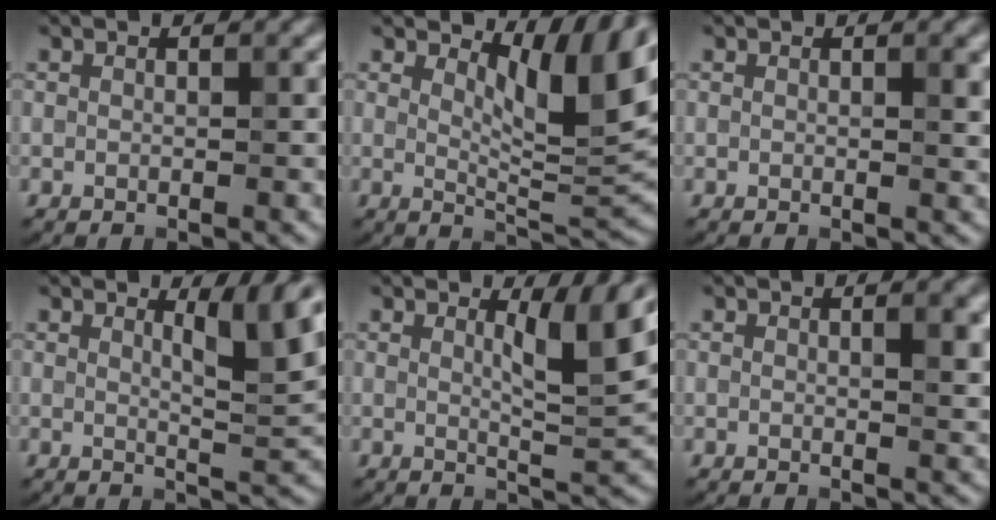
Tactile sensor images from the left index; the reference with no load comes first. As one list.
[{"total": 6.9, "force": [3.5, 2.4, 5.5], "torque": [-0.078, -0.009, 0.054]}, {"total": 1.4, "force": [0.5, 0.4, 1.3], "torque": [-0.014, -0.001, 0.004]}, {"total": 4.6, "force": [2.1, 0.9, 4.0], "torque": [-0.059, -0.007, 0.033]}, {"total": 4.7, "force": [1.8, 0.8, 4.3], "torque": [-0.069, -0.007, 0.029]}, {"total": 2.4, "force": [0.7, 0.7, 2.2], "torque": [-0.022, 0.001, 0.009]}]